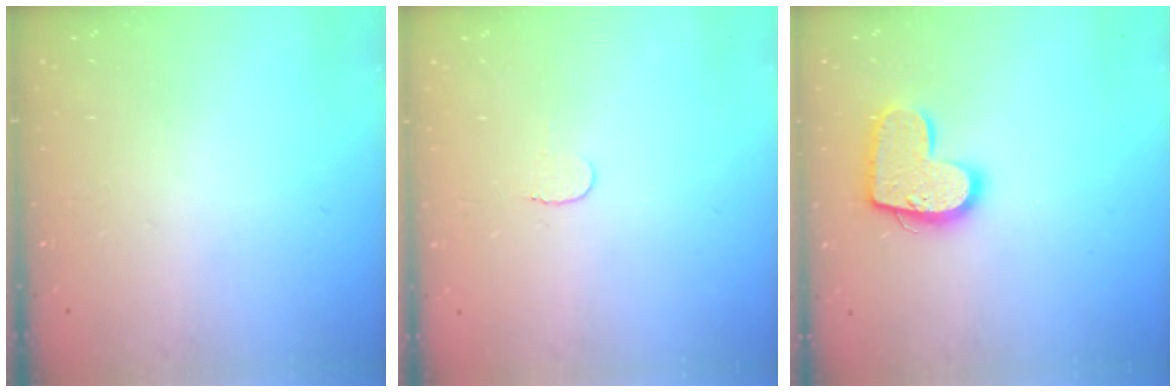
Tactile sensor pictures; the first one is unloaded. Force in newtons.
{"total": 3.5, "press": 3.5, "slide": 0.4}
{"total": 14.3, "press": 14.3, "slide": 0.8}